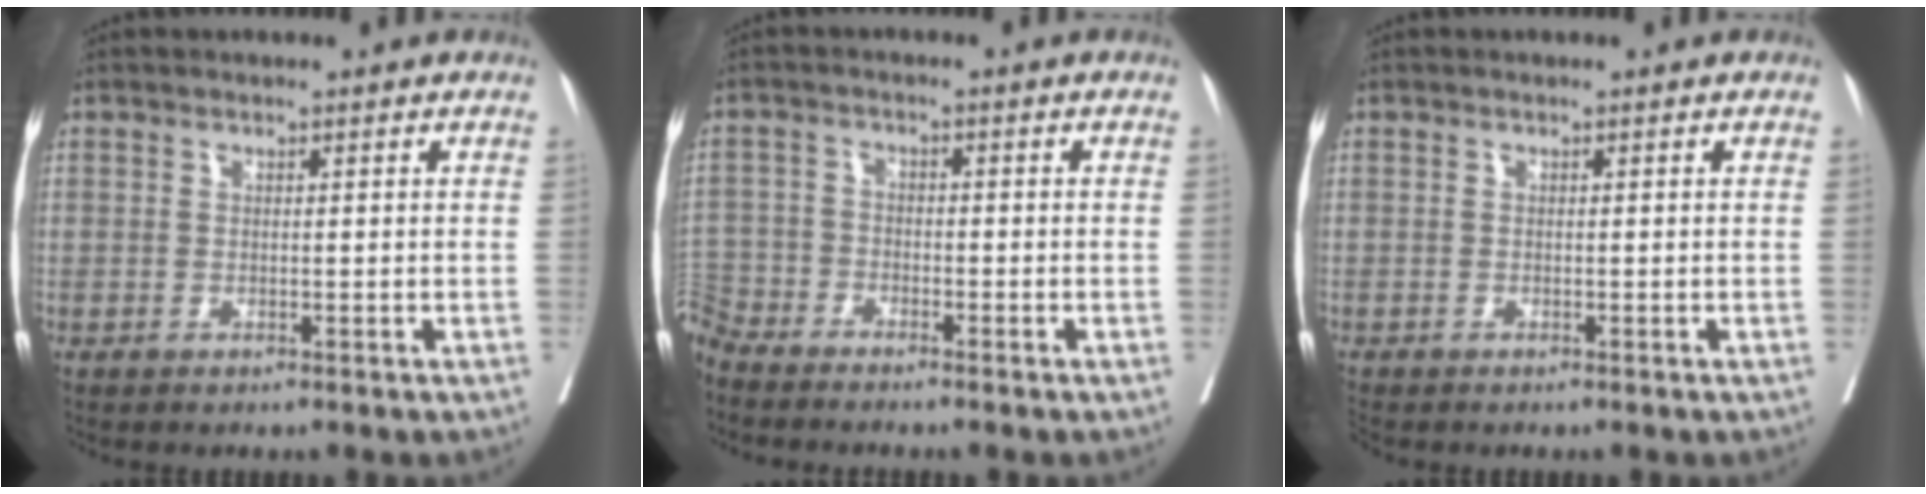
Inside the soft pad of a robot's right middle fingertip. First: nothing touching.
{"total": 5.7, "force": [-5.6, 0.6, 0.8], "torque": [-0.014, -0.001, -0.112]}
{"total": 0.8, "force": [-0.7, 0.1, 0.0], "torque": [-0.006, -0.003, -0.017]}